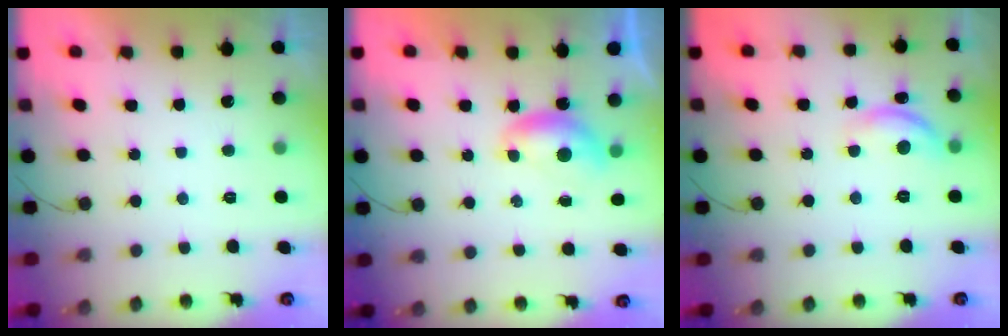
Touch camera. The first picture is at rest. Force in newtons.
{"total": 6.2, "press": 6.2, "slide": 0.7}
{"total": 10.1, "press": 10.0, "slide": 0.7}